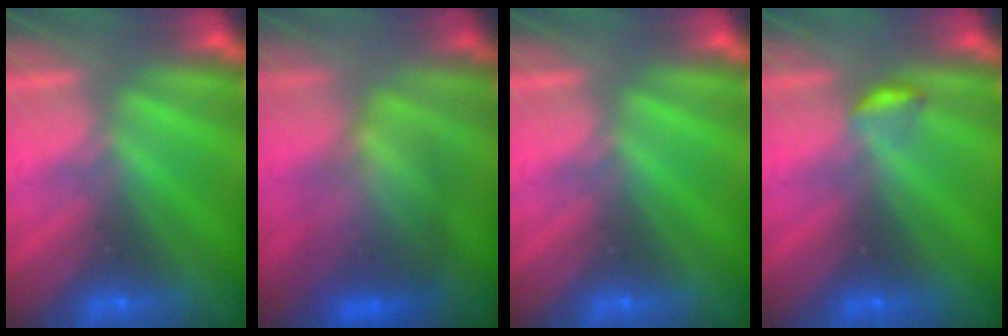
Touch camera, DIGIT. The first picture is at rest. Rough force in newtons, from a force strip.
{"total": 3.4}
{"total": 0.0}
{"total": 2.8}